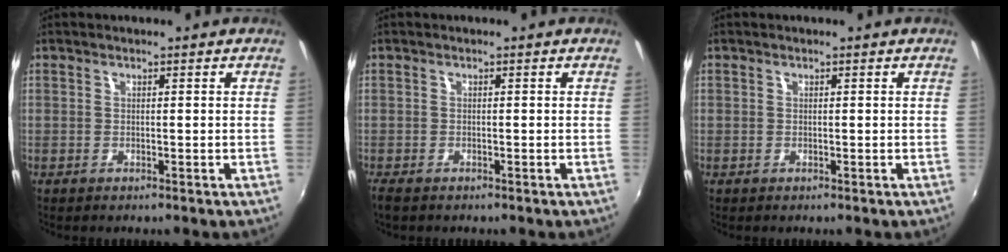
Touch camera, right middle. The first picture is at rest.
{"total": 2.2, "force": [-1.7, 0.9, 1.1], "torque": [-0.022, -0.010, -0.029]}
{"total": 0.6, "force": [-0.2, 0.6, 0.0], "torque": [0.000, 0.000, -0.003]}